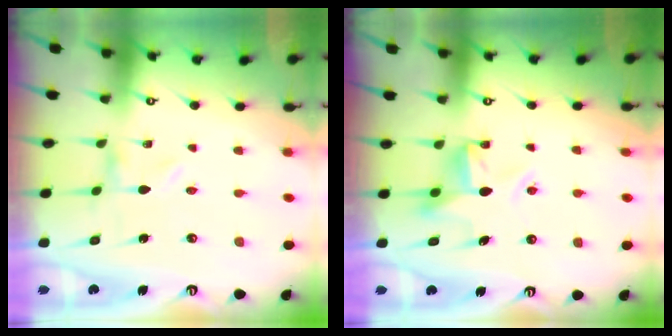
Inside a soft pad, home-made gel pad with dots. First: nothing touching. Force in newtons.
{"total": 9.2, "press": 9.2, "slide": 0.1}